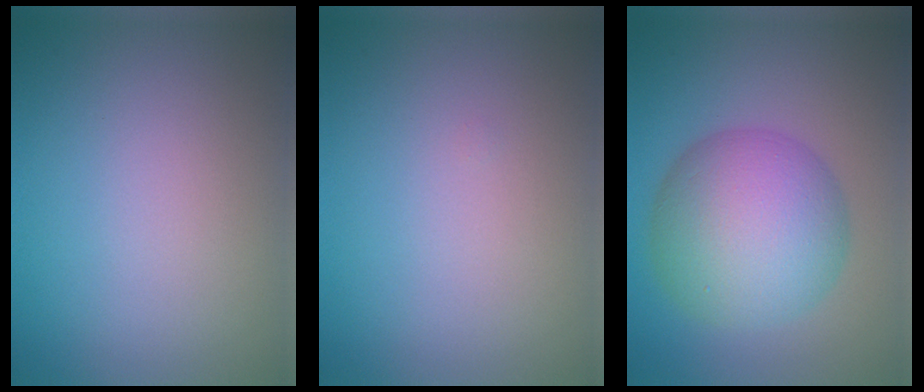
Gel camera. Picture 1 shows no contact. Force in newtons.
{"total": 0.0}
{"total": 9.8, "press": 9.8, "slide": 0.1}